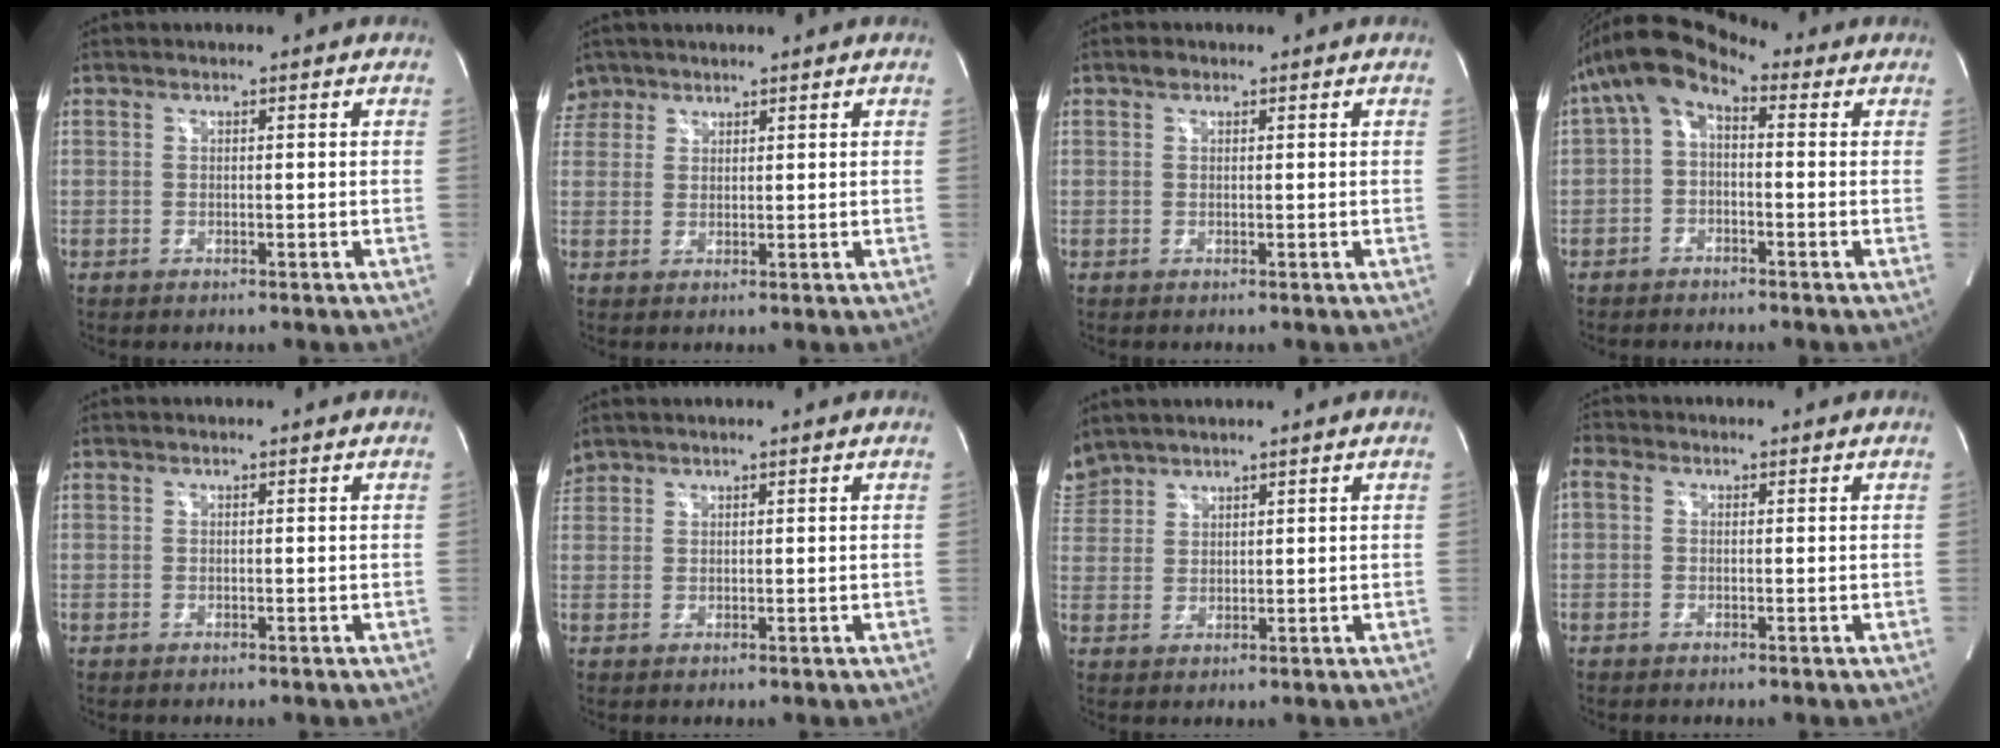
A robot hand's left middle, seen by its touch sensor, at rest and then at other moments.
{"total": 3.5, "force": [2.7, 2.2, -0.4], "torque": [0.012, 0.011, 0.053]}
{"total": 0.9, "force": [0.6, 0.6, 0.3], "torque": [-0.011, 0.005, 0.009]}
{"total": 8.3, "force": [2.1, 4.1, 6.9], "torque": [-0.133, 0.057, 0.028]}
{"total": 0.0}
{"total": 1.7, "force": [1.4, 0.9, 0.0], "torque": [-0.006, 0.018, 0.030]}
{"total": 4.3, "force": [4.1, 1.3, 0.1], "torque": [-0.015, 0.019, 0.090]}
{"total": 2.1, "force": [0.4, 1.5, 1.4], "torque": [-0.043, 0.010, 0.004]}